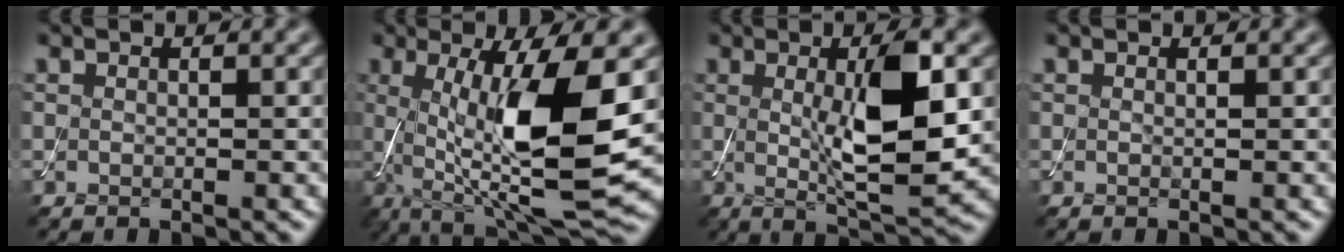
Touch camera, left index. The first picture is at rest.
{"total": 12.1, "force": [0.1, 3.0, 11.8], "torque": [-0.196, -0.011, 0.009]}
{"total": 8.1, "force": [0.6, 2.0, 7.8], "torque": [-0.123, -0.010, 0.015]}
{"total": 0.0}